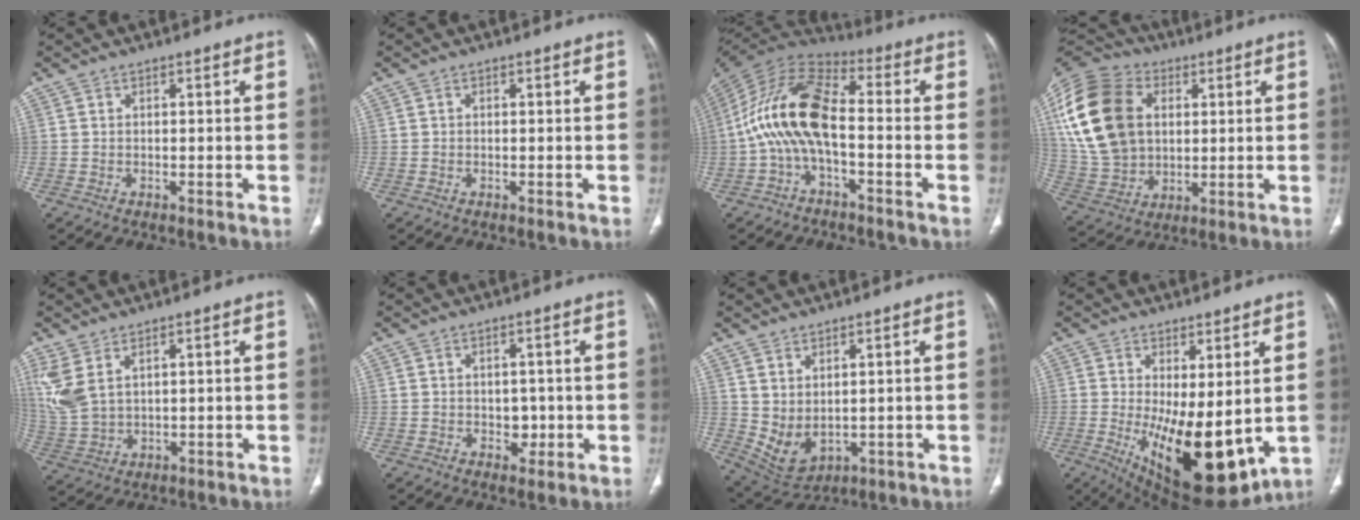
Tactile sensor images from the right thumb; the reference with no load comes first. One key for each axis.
{"total": 0.0}
{"total": 14.5, "fx": -2.4, "fy": 6.7, "fz": 12.7, "tx": -0.249, "ty": 0.055, "tz": -0.057}
{"total": 23.0, "fx": 5.2, "fy": 16.5, "fz": 15.1, "tx": -0.308, "ty": 0.006, "tz": 0.100}
{"total": 8.1, "fx": 3.8, "fy": 4.1, "fz": 5.8, "tx": -0.143, "ty": -0.008, "tz": 0.093}
{"total": 3.0, "fx": -0.4, "fy": 2.4, "fz": 1.7, "tx": -0.005, "ty": 0.003, "tz": -0.003}
{"total": 7.0, "fx": 1.1, "fy": 4.4, "fz": 5.4, "tx": -0.093, "ty": -0.014, "tz": 0.049}
{"total": 17.3, "fx": -1.1, "fy": 7.5, "fz": 15.6, "tx": -0.240, "ty": -0.037, "tz": 0.010}